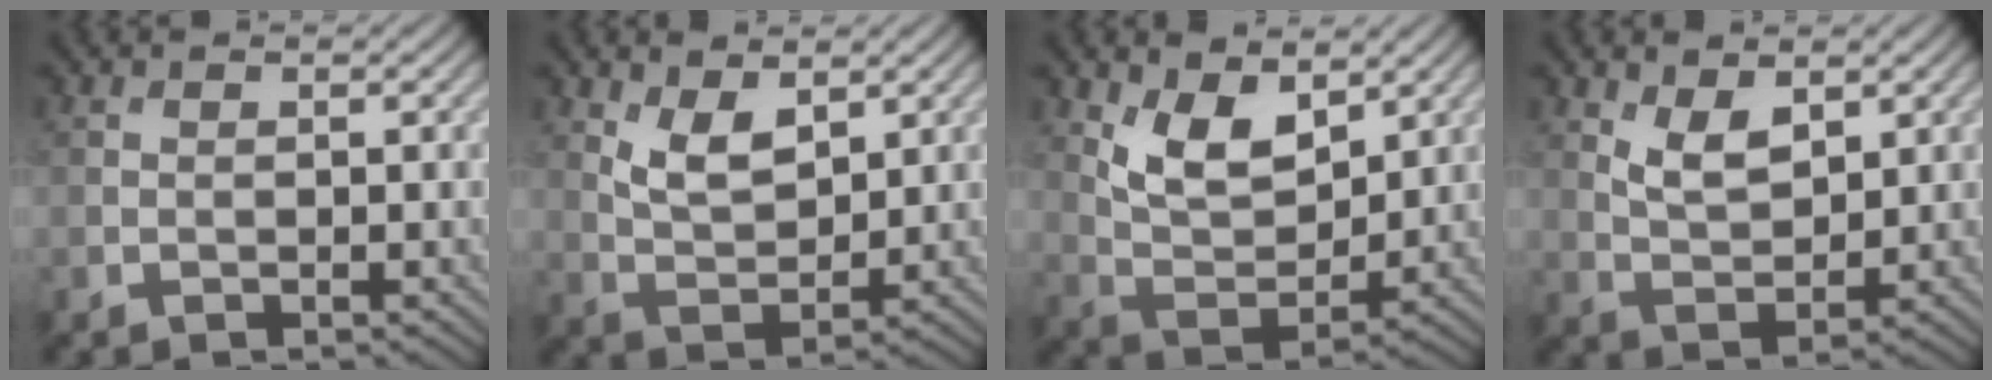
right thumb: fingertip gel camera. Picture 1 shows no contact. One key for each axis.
{"total": 4.8, "fx": 2.6, "fy": 2.3, "fz": 3.3, "tx": -0.073, "ty": -0.011, "tz": 0.055}
{"total": 7.7, "fx": 4.1, "fy": 3.9, "fz": 5.1, "tx": -0.105, "ty": -0.016, "tz": 0.077}
{"total": 4.2, "fx": 2.3, "fy": 2.1, "fz": 2.9, "tx": -0.065, "ty": -0.009, "tz": 0.049}